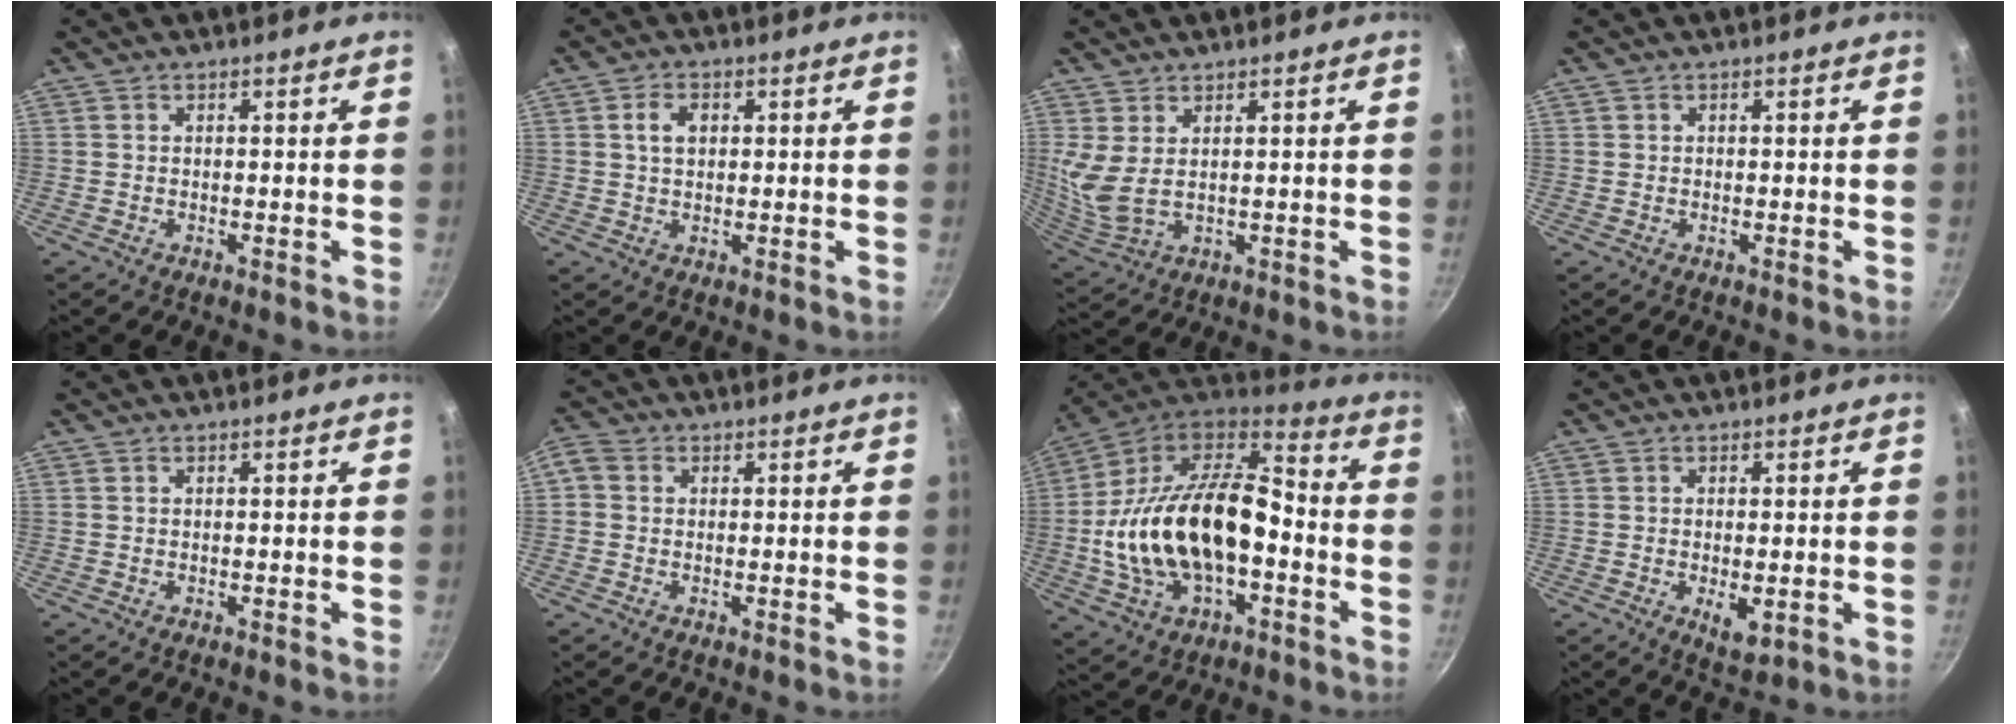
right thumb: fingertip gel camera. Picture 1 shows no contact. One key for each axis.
{"total": 3.8, "fx": 1.0, "fy": 2.6, "fz": 2.6, "tx": -0.036, "ty": 0.003, "tz": 0.018}
{"total": 6.5, "fx": 2.6, "fy": 3.0, "fz": 5.2, "tx": -0.108, "ty": -0.027, "tz": 0.062}
{"total": 0.0}
{"total": 0.0}
{"total": 3.0, "fx": 0.1, "fy": 2.6, "fz": 1.6, "tx": -0.040, "ty": 0.012, "tz": -0.011}
{"total": 26.6, "fx": -3.8, "fy": 15.1, "fz": 21.6, "tx": -0.396, "ty": 0.049, "tz": -0.073}
{"total": 4.4, "fx": -0.9, "fy": 2.0, "fz": 3.9, "tx": -0.058, "ty": -0.011, "tz": -0.008}